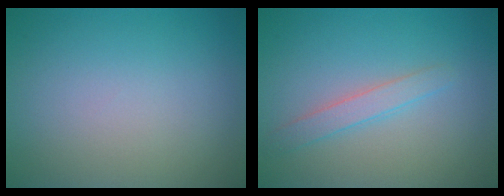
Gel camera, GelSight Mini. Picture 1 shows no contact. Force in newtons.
{"total": 1.8, "press": 1.8, "slide": 0.1}